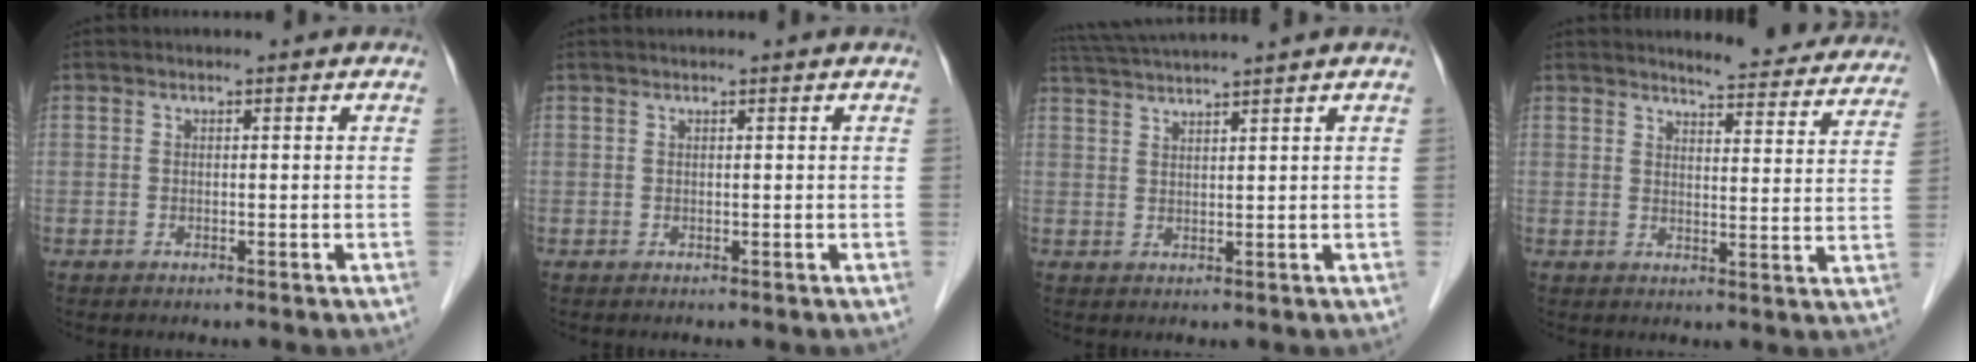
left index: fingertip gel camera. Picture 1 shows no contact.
{"total": 1.4, "force": [1.2, -0.4, 0.6], "torque": [-0.007, 0.014, 0.026]}
{"total": 7.3, "force": [6.6, -1.7, 2.7], "torque": [-0.049, 0.017, 0.115]}
{"total": 14.0, "force": [13.1, 2.3, 4.2], "torque": [-0.028, -0.036, 0.135]}